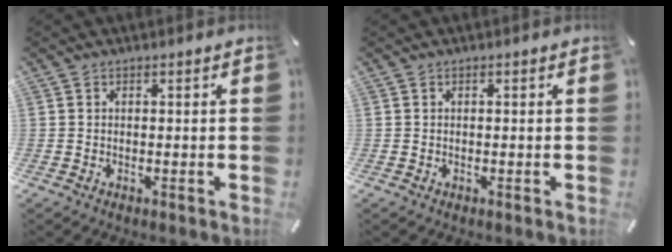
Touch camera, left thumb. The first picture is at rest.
{"total": 0.0}